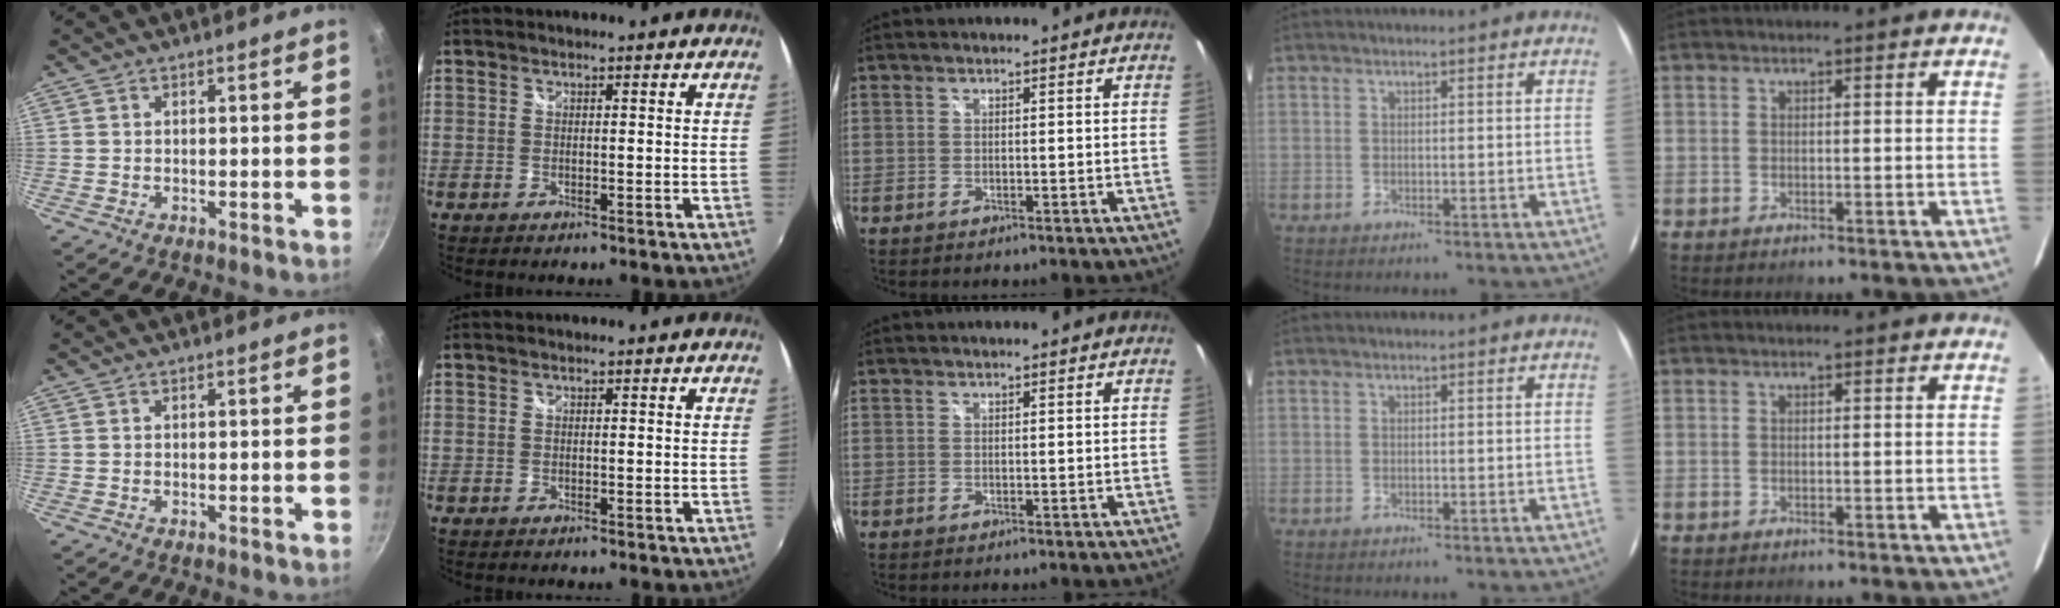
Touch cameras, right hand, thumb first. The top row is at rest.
{}